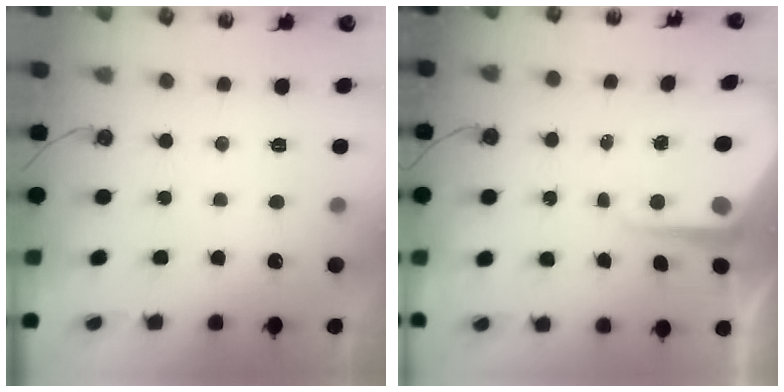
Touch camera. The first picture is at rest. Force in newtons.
{"total": 6.7, "press": 6.7, "slide": 0.6}